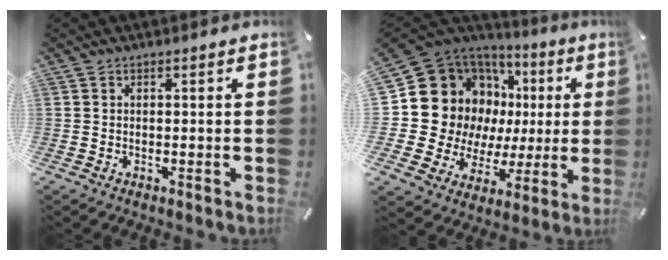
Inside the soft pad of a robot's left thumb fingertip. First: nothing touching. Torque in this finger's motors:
{"motor_torque": [0.82, 0.77, 0.48, 0.06, 0.35]}